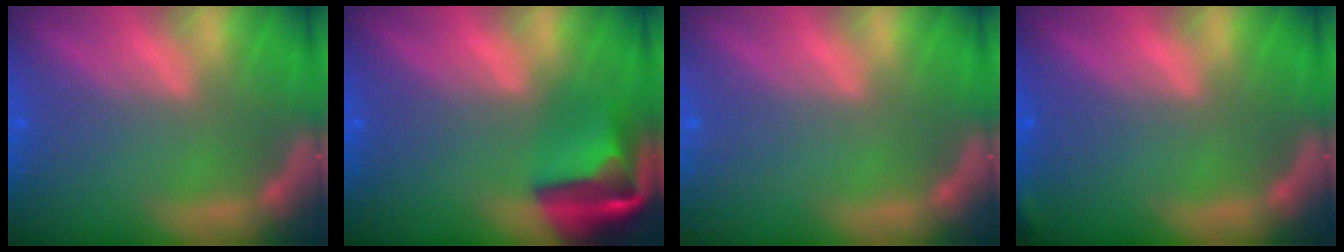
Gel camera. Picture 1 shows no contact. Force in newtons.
{"total": 7.4}
{"total": 0.0}
{"total": 0.9}